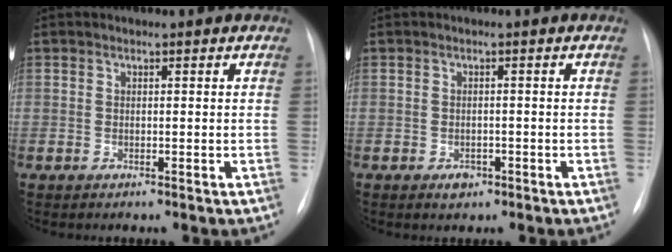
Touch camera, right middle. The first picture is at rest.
{"total": 1.9, "force": [-1.0, 1.4, 0.8], "torque": [-0.009, 0.003, -0.008]}